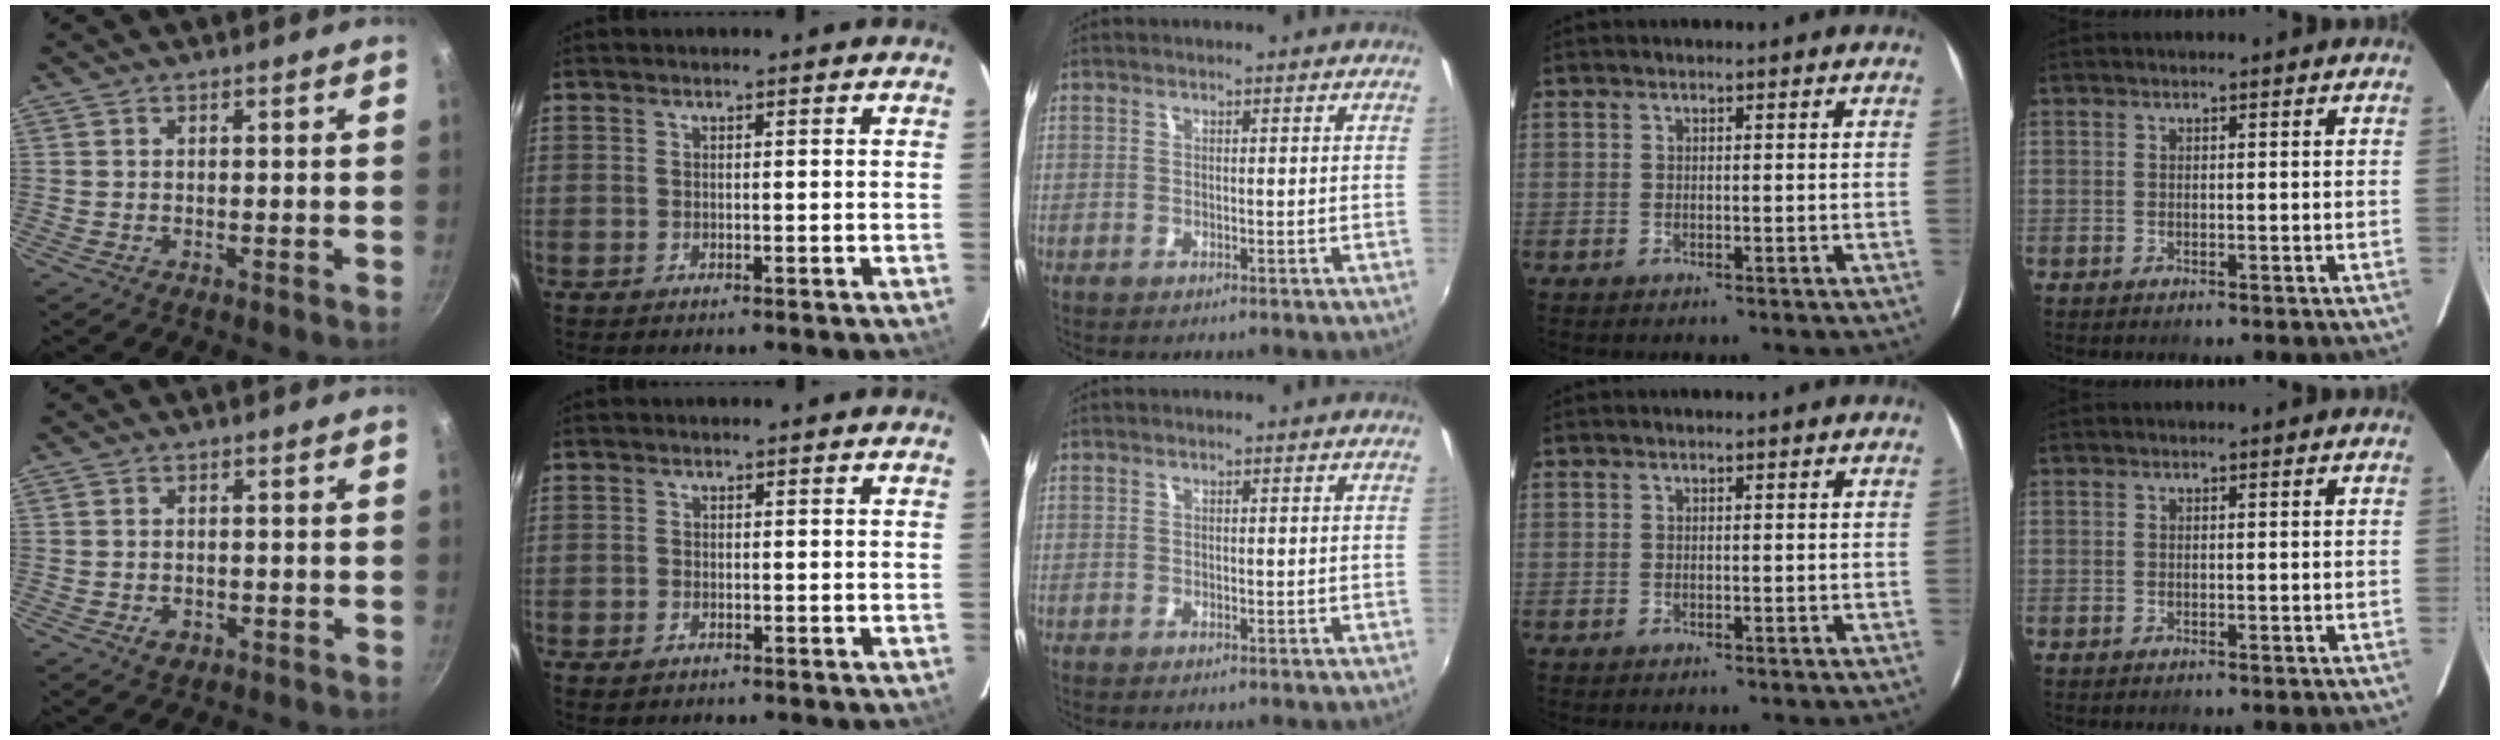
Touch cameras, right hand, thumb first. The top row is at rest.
{"thumb": {"total": 2.4, "force": [-0.9, 1.7, 1.4], "torque": [-0.022, 0.004, -0.012]}, "index": {"total": 1.3, "force": [-0.8, 0.9, 0.5], "torque": [-0.011, -0.001, -0.014]}}